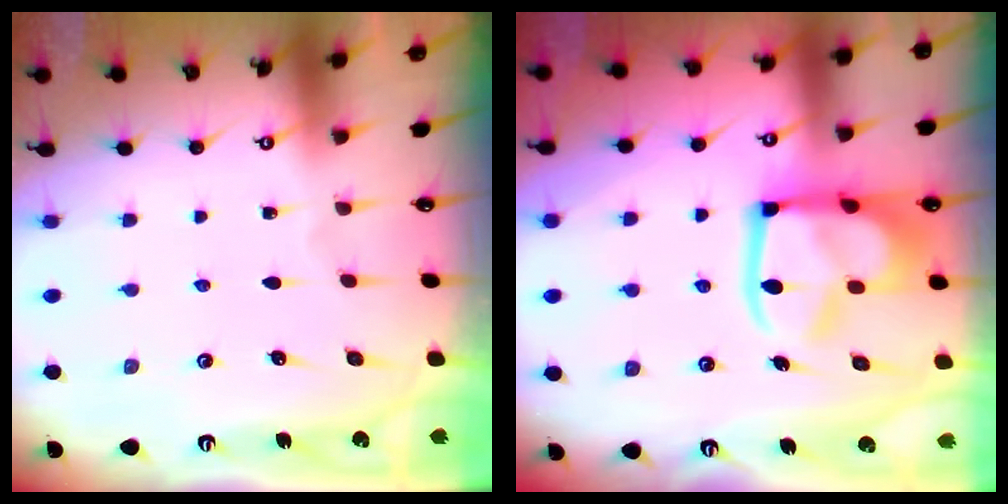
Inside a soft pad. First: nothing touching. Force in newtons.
{"total": 17.4, "press": 17.3, "slide": 2.2}